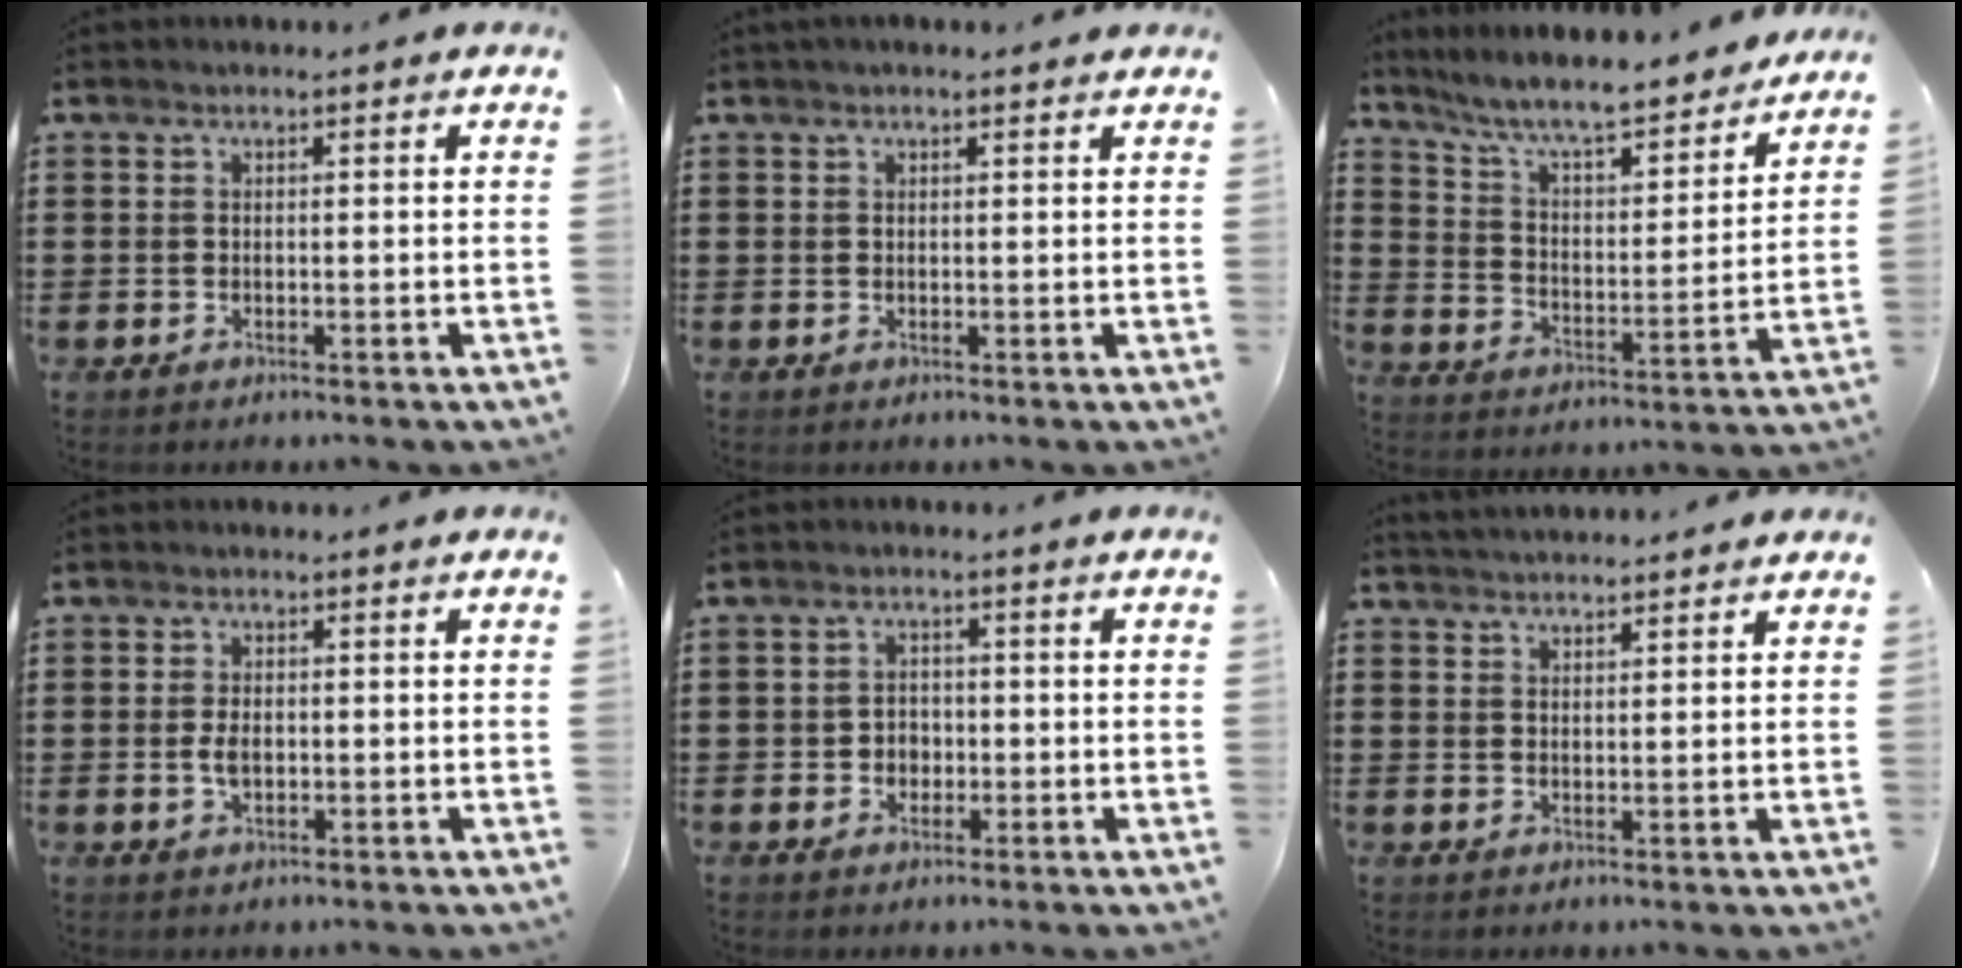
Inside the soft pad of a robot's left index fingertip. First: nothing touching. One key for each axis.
{"total": 1.0, "fx": 0.7, "fy": 0.1, "fz": 0.6, "tx": -0.014, "ty": 0.002, "tz": 0.013}
{"total": 8.1, "fx": 7.3, "fy": 0.5, "fz": 3.4, "tx": -0.096, "ty": -0.047, "tz": 0.122}
{"total": 2.6, "fx": -0.3, "fy": 1.4, "fz": 2.2, "tx": -0.051, "ty": 0.000, "tz": -0.008}
{"total": 2.2, "fx": -0.6, "fy": 2.0, "fz": 0.7, "tx": -0.021, "ty": 0.004, "tz": -0.016}
{"total": 2.3, "fx": 2.3, "fy": -0.2, "fz": -0.1, "tx": -0.005, "ty": -0.003, "tz": 0.044}